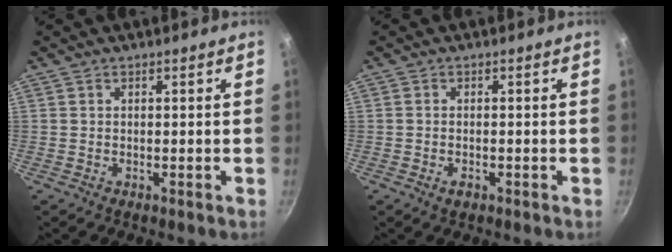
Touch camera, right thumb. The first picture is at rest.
{"total": 1.6, "force": [-0.8, 0.9, 1.1], "torque": [-0.023, 0.001, -0.016]}